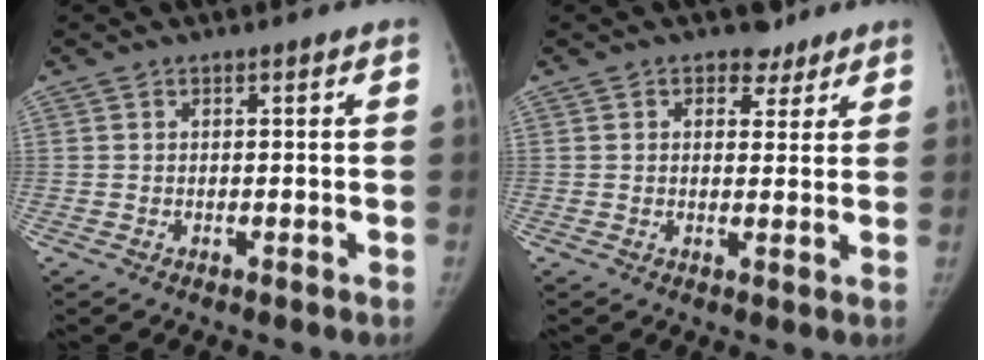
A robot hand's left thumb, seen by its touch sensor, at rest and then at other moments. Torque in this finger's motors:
{"motor_torque": [-0.44, 0.33, -0.02, 0.14, -0.06]}